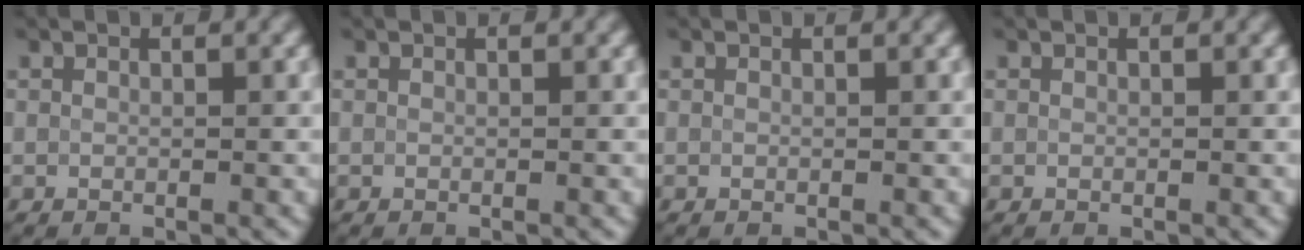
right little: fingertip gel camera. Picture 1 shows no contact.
{"total": 0.0}
{"total": 0.0}
{"total": 0.0}